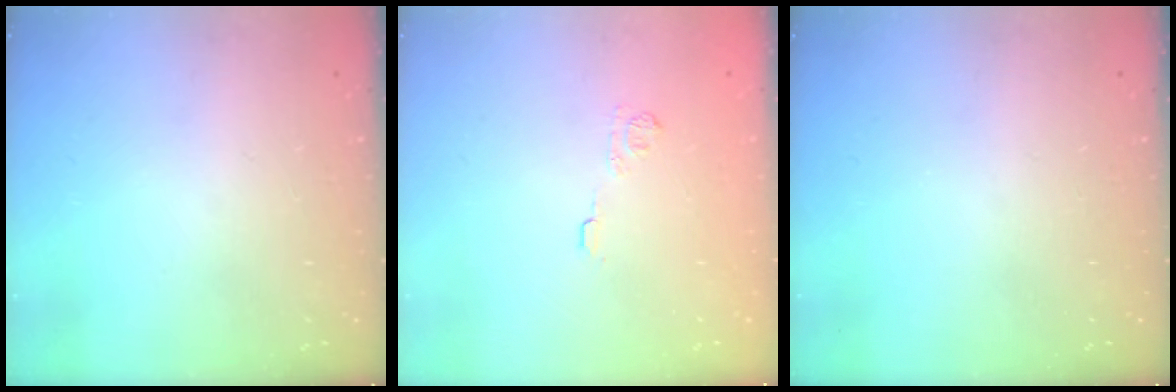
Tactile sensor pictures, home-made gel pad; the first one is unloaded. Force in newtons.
{"total": 5.5, "press": 5.4, "slide": 1.3}
{"total": 0.0}